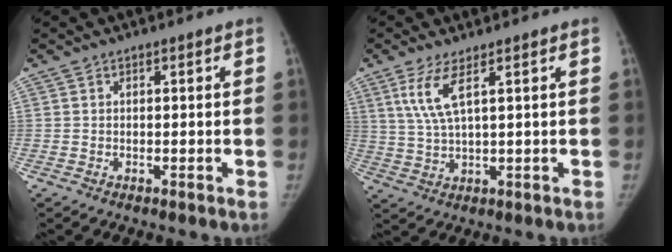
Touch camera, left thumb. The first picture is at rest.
{"total": 5.6, "force": [2.7, 0.9, 4.8], "torque": [-0.119, -0.015, 0.065]}